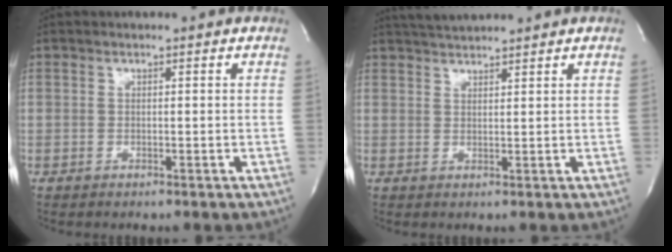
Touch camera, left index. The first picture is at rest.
{"total": 3.8, "force": [3.7, -0.5, 0.9], "torque": [-0.018, 0.017, 0.069]}